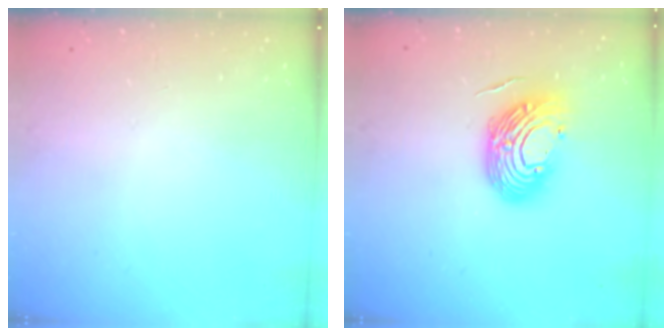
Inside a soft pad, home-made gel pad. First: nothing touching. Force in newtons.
{"total": 12.9, "press": 12.7, "slide": 2.1}